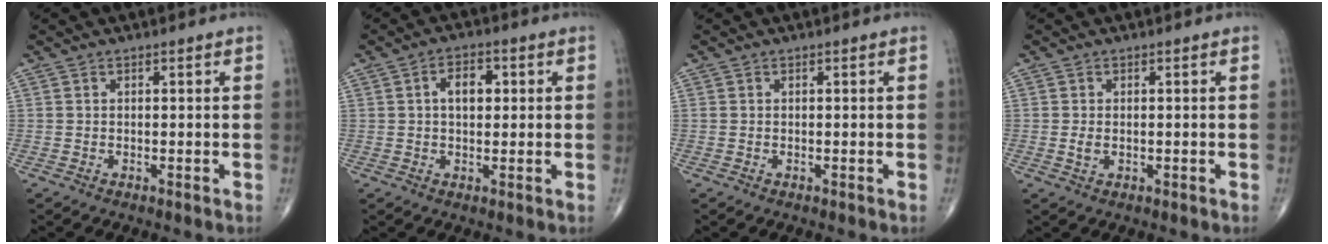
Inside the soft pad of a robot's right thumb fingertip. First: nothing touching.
{"total": 4.9, "force": [0.8, 3.1, 3.7], "torque": [-0.046, 0.009, 0.007]}
{"total": 0.0}
{"total": 1.4, "force": [-0.1, 0.9, 1.1], "torque": [-0.025, -0.001, -0.002]}